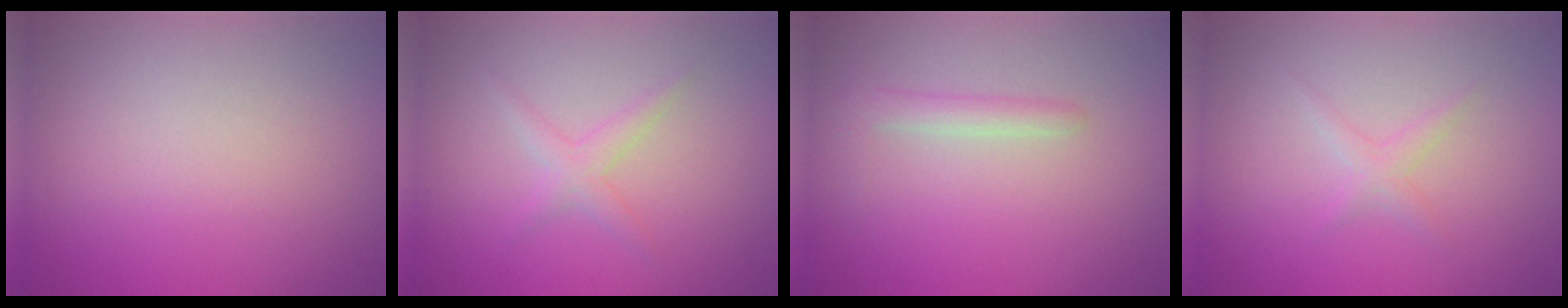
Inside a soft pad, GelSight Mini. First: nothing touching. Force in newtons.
{"total": 1.4, "press": 1.4, "slide": 0.1}
{"total": 1.5, "press": 1.5, "slide": 0.2}
{"total": 1.1, "press": 1.1, "slide": 0.1}